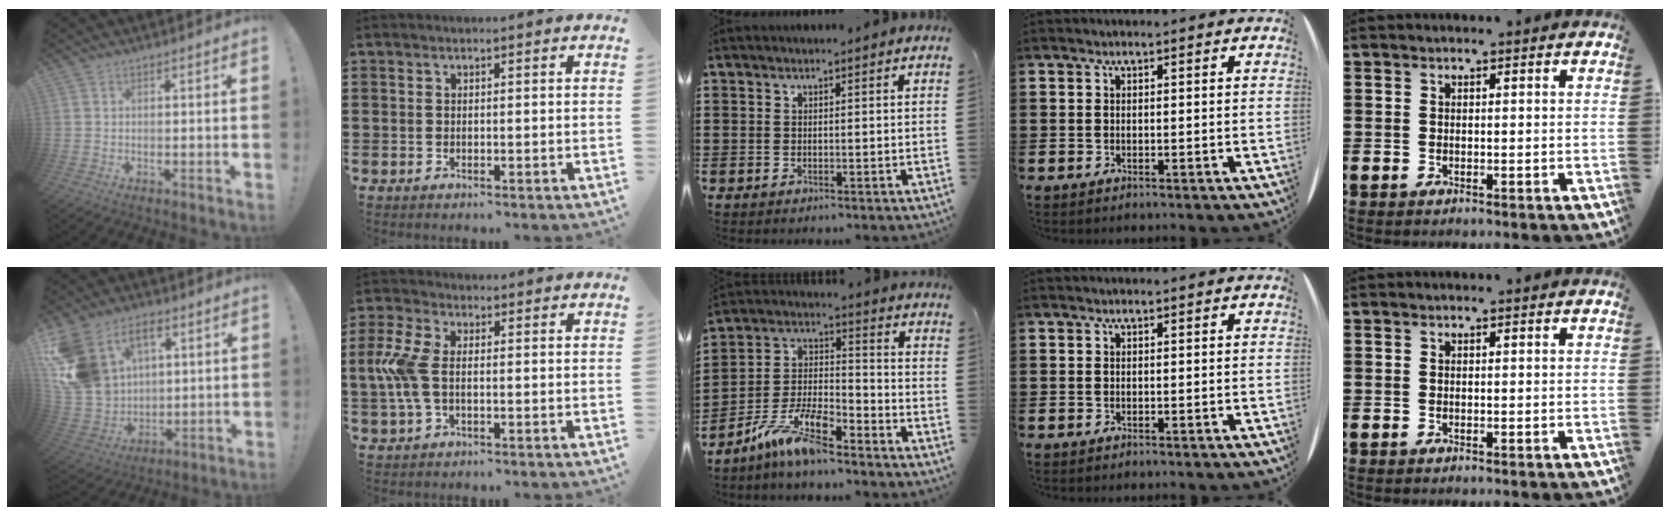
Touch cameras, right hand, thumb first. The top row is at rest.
{"thumb": {"total": 18.0, "force": [8.1, 12.8, 9.8], "torque": [-0.219, -0.038, 0.158]}, "index": {"total": 7.2, "force": [-0.3, 3.6, 6.2], "torque": [-0.163, -0.006, -0.017]}, "middle": {"total": 10.0, "force": [-7.7, 2.3, 5.9], "torque": [-0.124, 0.010, -0.149]}}